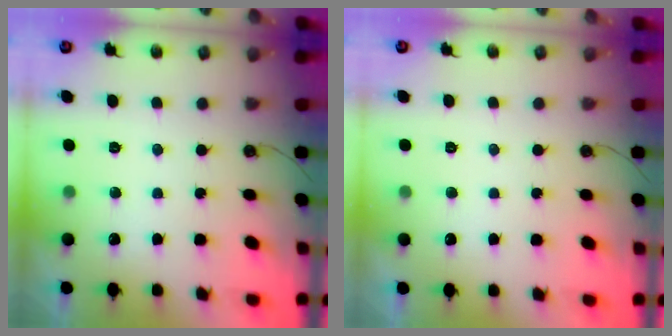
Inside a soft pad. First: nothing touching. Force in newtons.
{"total": 0.0}